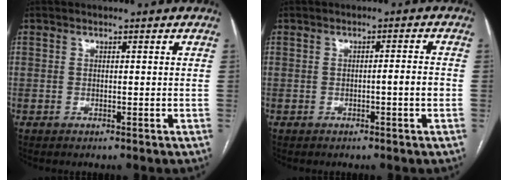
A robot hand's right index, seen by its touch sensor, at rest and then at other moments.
{"total": 2.3, "force": [-0.7, -0.1, 2.2], "torque": [-0.029, 0.001, -0.012]}